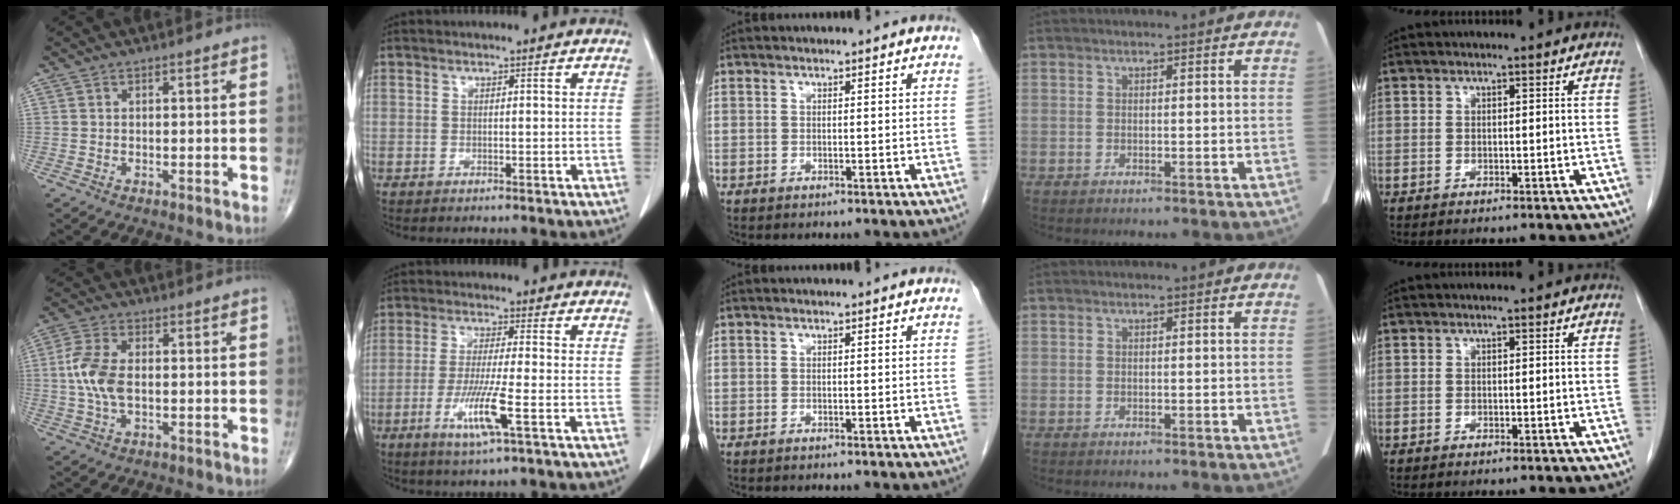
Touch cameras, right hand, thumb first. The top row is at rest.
{"thumb": {"total": 7.9, "force": [-0.1, 4.2, 6.7], "torque": [-0.158, 0.007, -0.004]}, "index": {"total": 7.7, "force": [-2.9, -0.4, 7.1], "torque": [-0.140, -0.021, -0.057]}}